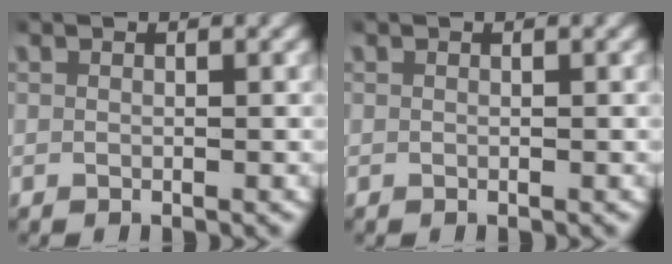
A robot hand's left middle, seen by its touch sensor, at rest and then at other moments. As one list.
[{"total": 0.0}]